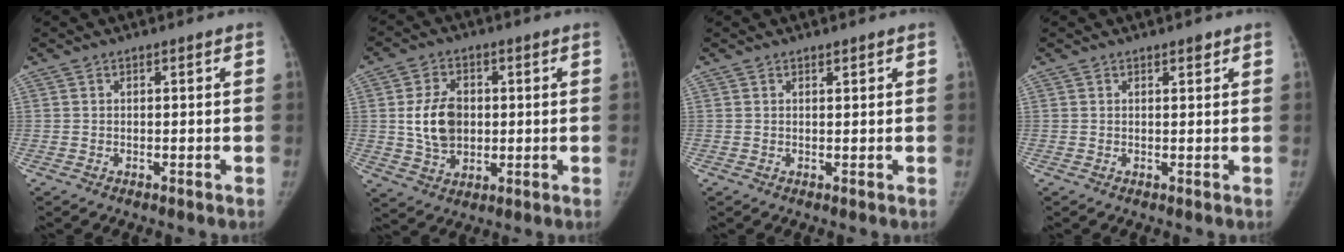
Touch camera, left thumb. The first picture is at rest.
{"total": 9.7, "force": [0.8, 7.2, 6.5], "torque": [-0.094, -0.003, 0.020]}
{"total": 0.7, "force": [0.6, 0.3, 0.3], "torque": [-0.003, -0.004, 0.009]}
{"total": 1.3, "force": [0.9, 0.5, 0.7], "torque": [-0.003, -0.004, 0.012]}